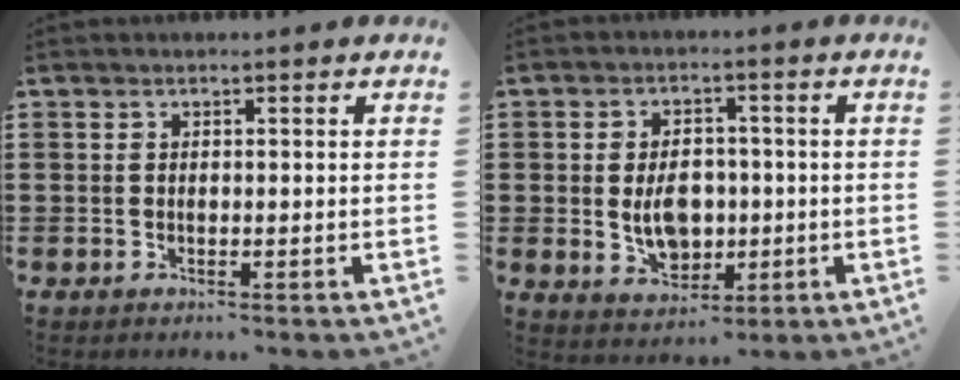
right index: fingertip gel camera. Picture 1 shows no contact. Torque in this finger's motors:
{"motor_torque": [1.26, 0.88, 0.10, 0.01]}